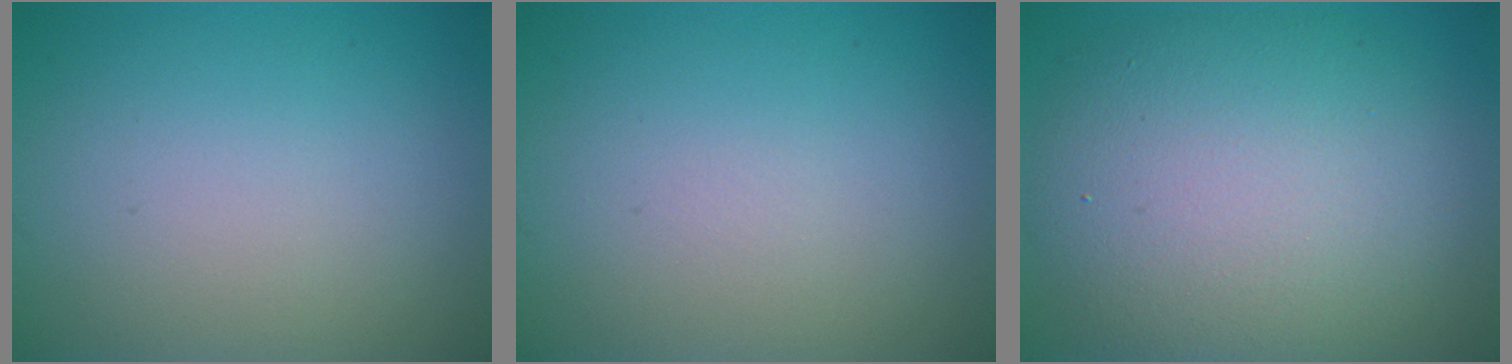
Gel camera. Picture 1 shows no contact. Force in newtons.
{"total": 0.0}
{"total": 10.1, "press": 10.1, "slide": 0.3}